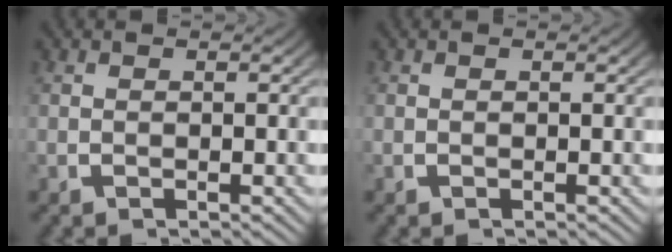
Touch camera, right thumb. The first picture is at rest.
{"total": 0.0}